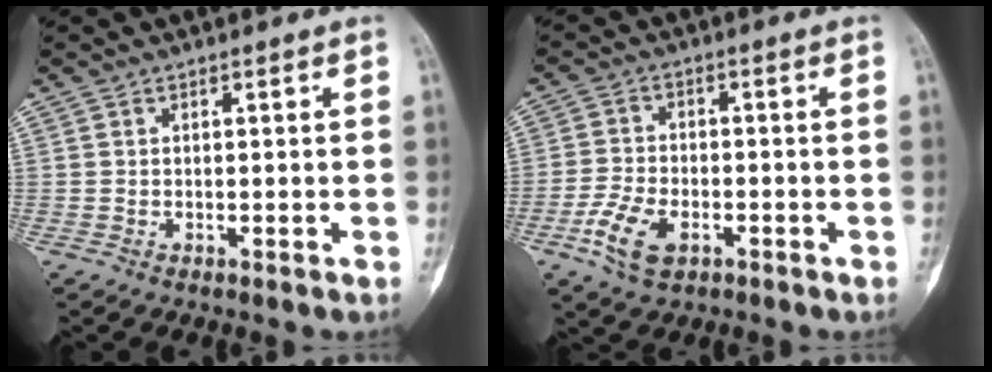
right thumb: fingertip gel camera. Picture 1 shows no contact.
{"total": 7.7, "force": [-3.5, 4.3, 5.4], "torque": [-0.110, 0.009, -0.067]}